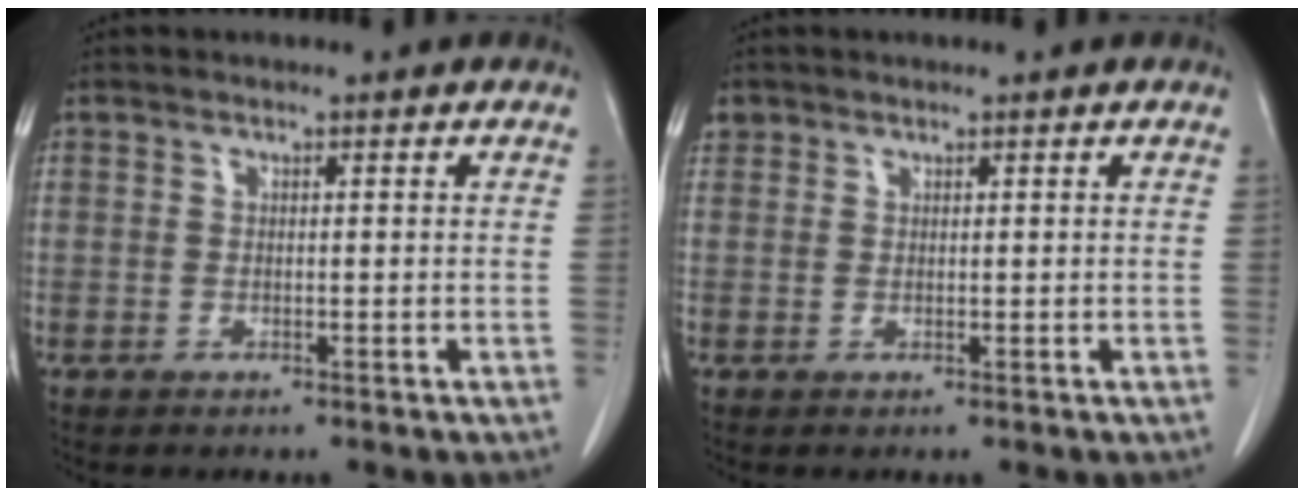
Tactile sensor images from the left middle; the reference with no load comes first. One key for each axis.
{"total": 1.4, "fx": 0.9, "fy": 1.1, "fz": 0.1, "tx": 0.006, "ty": 0.011, "tz": 0.014}